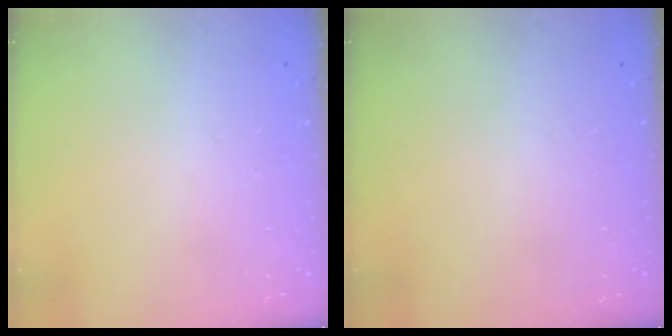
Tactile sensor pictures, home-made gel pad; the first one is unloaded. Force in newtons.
{"total": 0.0}